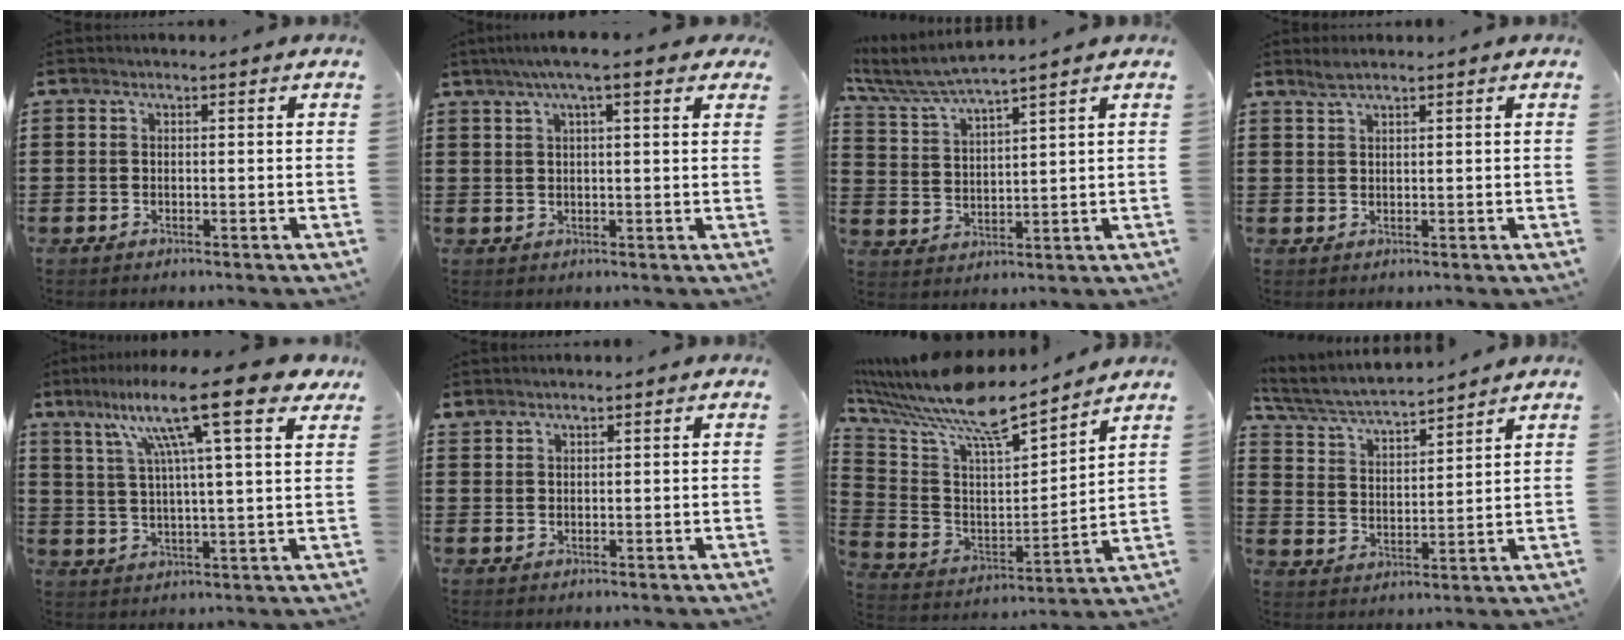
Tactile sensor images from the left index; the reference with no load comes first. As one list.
[{"total": 5.2, "force": [3.2, 0.7, 4.1], "torque": [-0.078, 0.005, 0.053]}, {"total": 5.0, "force": [4.5, -0.1, 2.3], "torque": [-0.065, -0.026, 0.075]}, {"total": 1.6, "force": [1.3, 0.1, 0.8], "torque": [-0.018, 0.001, 0.024]}, {"total": 15.6, "force": [9.8, 1.6, 12.0], "torque": [-0.233, -0.022, 0.151]}, {"total": 1.3, "force": [1.3, 0.2, 0.1], "torque": [-0.005, -0.001, 0.025]}, {"total": 10.9, "force": [9.5, 1.0, 5.3], "torque": [-0.142, -0.070, 0.156]}, {"total": 5.3, "force": [5.0, 0.3, 1.9], "torque": [-0.060, -0.035, 0.081]}]